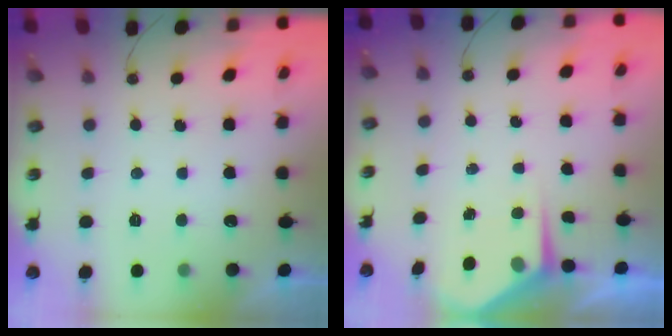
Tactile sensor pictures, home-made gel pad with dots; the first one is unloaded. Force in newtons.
{"total": 5.1, "press": 5.1, "slide": 0.1}